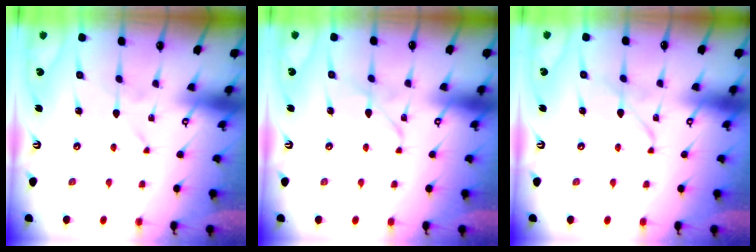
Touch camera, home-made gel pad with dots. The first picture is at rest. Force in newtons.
{"total": 3.5, "press": 3.5, "slide": 0.3}
{"total": 3.0, "press": 2.9, "slide": 0.3}